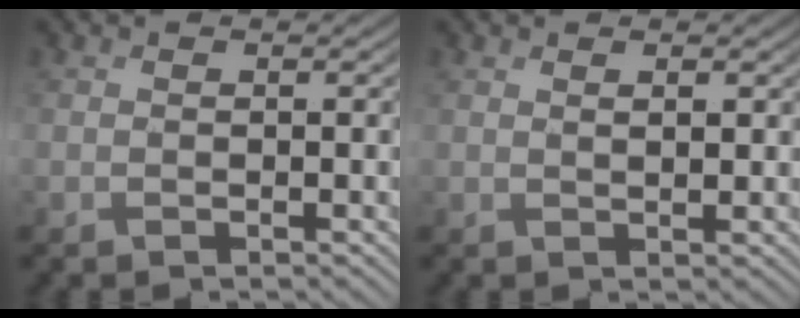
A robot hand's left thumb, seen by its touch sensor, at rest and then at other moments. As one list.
[{"total": 1.3, "force": [0.8, 0.2, 1.0], "torque": [-0.022, -0.001, 0.016]}]